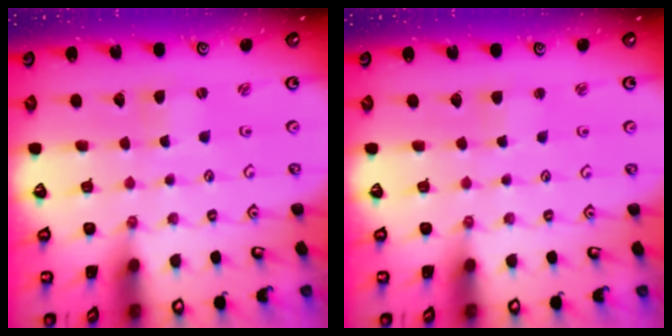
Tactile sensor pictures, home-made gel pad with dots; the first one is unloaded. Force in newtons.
{"total": 3.7, "press": 3.7, "slide": 0.3}